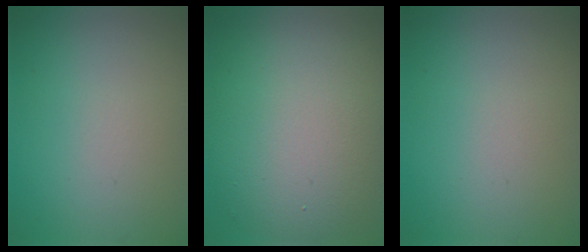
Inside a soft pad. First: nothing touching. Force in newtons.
{"total": 12.9, "press": 12.9, "slide": 0.9}
{"total": 0.0}